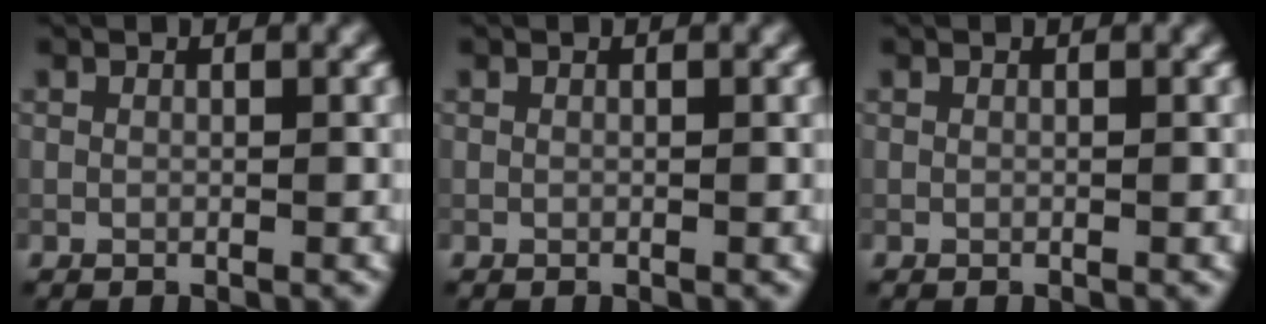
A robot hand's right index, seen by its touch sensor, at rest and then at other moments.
{"total": 0.0}
{"total": 0.0}